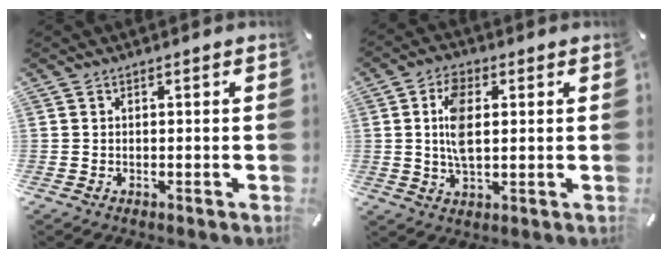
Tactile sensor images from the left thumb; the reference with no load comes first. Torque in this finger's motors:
{"motor_torque": [0.30, 0.22, 0.33, 0.24, 0.11]}